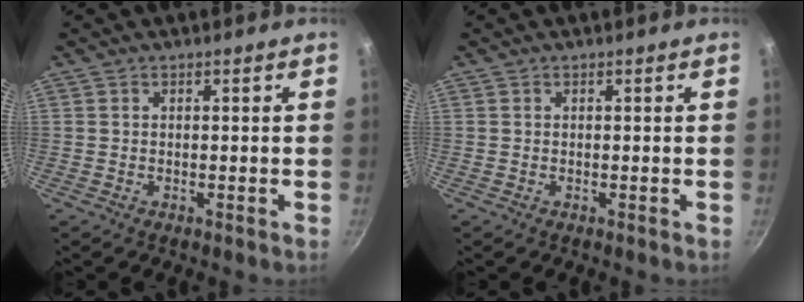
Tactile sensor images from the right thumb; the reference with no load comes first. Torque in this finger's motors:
{"motor_torque": [-0.01, -0.03, 0.10, -0.06, 0.00]}